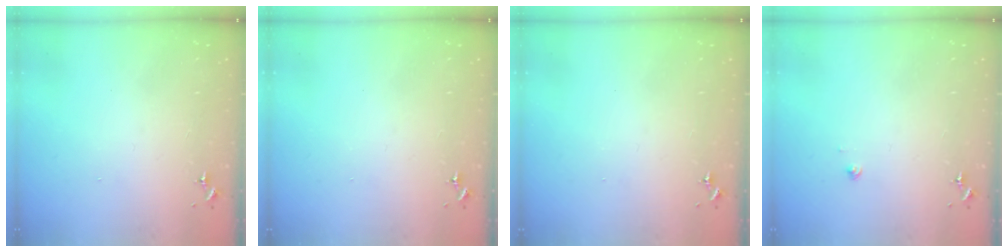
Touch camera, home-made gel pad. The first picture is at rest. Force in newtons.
{"total": 1.3, "press": 0.9, "slide": 0.9}
{"total": 0.0}
{"total": 1.9, "press": 1.9, "slide": 0.1}